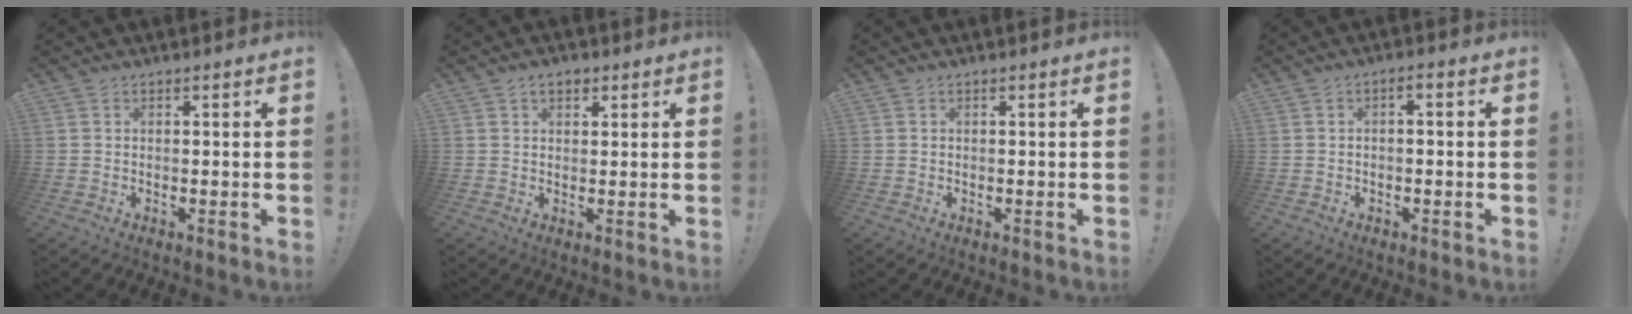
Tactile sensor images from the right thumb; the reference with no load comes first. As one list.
[{"total": 3.2, "force": [1.6, 2.0, 1.8], "torque": [-0.027, 0.000, 0.028]}, {"total": 0.0}, {"total": 1.8, "force": [-1.3, 0.6, 1.2], "torque": [-0.023, 0.009, -0.023]}]